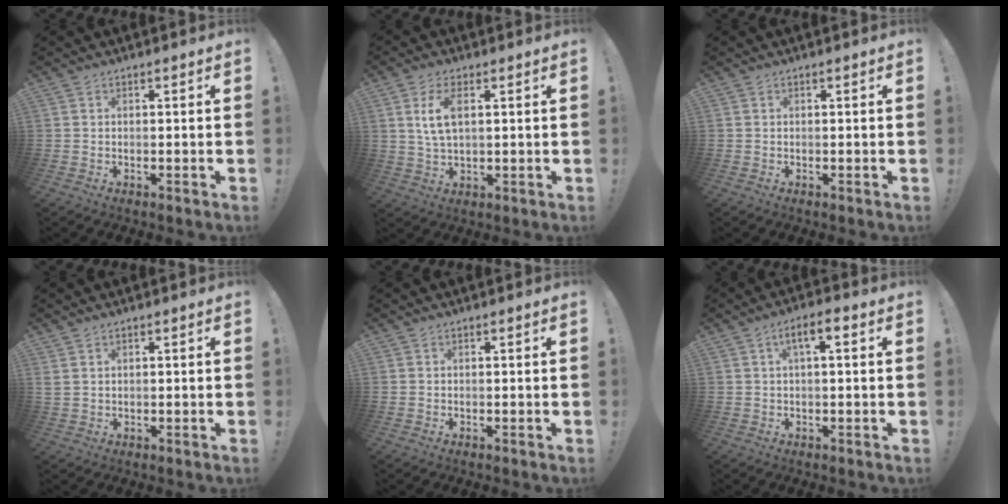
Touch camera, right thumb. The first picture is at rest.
{"total": 7.4, "force": [2.2, 3.5, 6.2], "torque": [-0.125, -0.001, 0.036]}
{"total": 0.0}
{"total": 1.6, "force": [0.8, 1.1, 0.9], "torque": [-0.021, 0.002, 0.016]}
{"total": 0.0}
{"total": 4.9, "force": [0.8, 1.3, 4.6], "torque": [-0.077, 0.002, 0.007]}